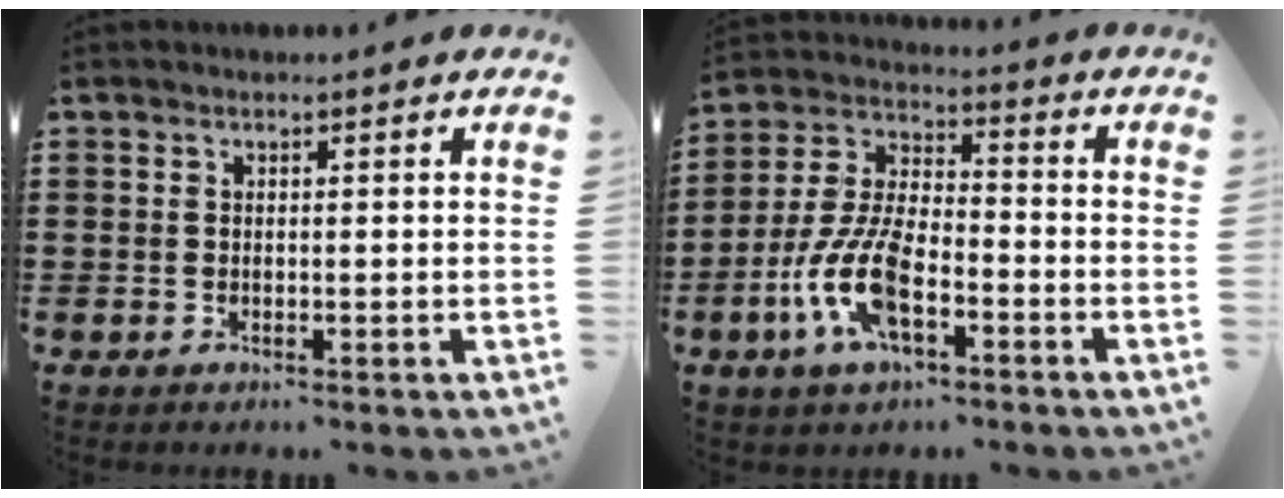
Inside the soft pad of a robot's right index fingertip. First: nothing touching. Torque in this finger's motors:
{"motor_torque": [2.14, 0.00, 1.05, 0.21]}